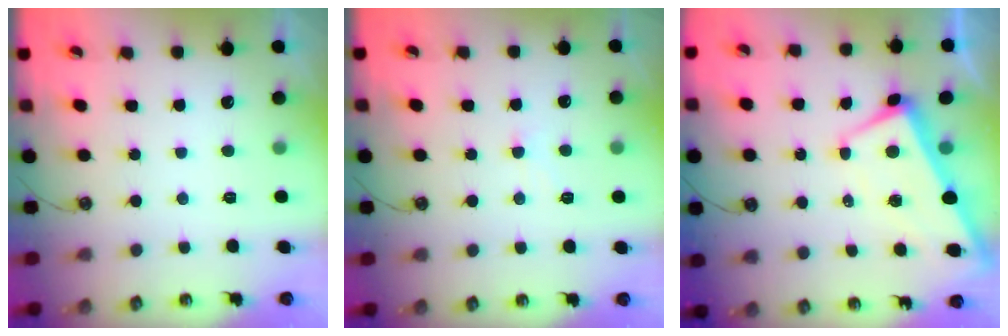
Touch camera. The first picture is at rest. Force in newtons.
{"total": 1.5, "press": 1.4, "slide": 0.4}
{"total": 1.5, "press": 1.3, "slide": 0.7}